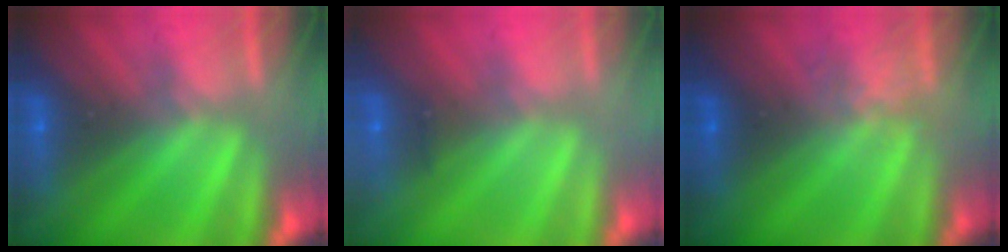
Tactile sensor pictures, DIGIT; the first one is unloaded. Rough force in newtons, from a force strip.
{"total": 2.4}
{"total": 1.9}